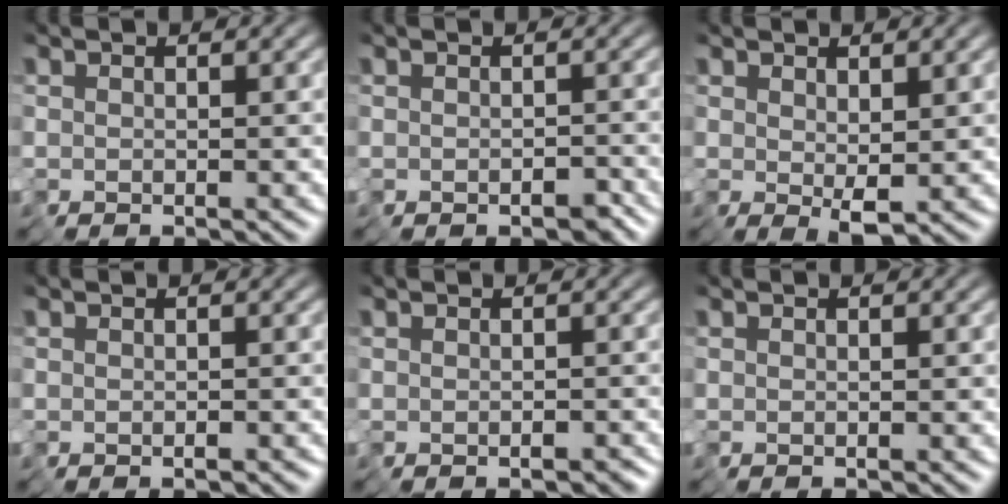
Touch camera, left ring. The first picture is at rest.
{"total": 2.2, "force": [-1.3, 1.2, 1.3], "torque": [-0.015, -0.003, -0.019]}
{"total": 1.8, "force": [0.6, 0.7, 1.6], "torque": [-0.031, 0.002, 0.018]}
{"total": 0.7, "force": [-0.4, 0.4, 0.5], "torque": [-0.007, 0.000, -0.006]}
{"total": 1.5, "force": [-0.8, 0.9, 0.8], "torque": [-0.006, -0.001, -0.008]}
{"total": 0.0}